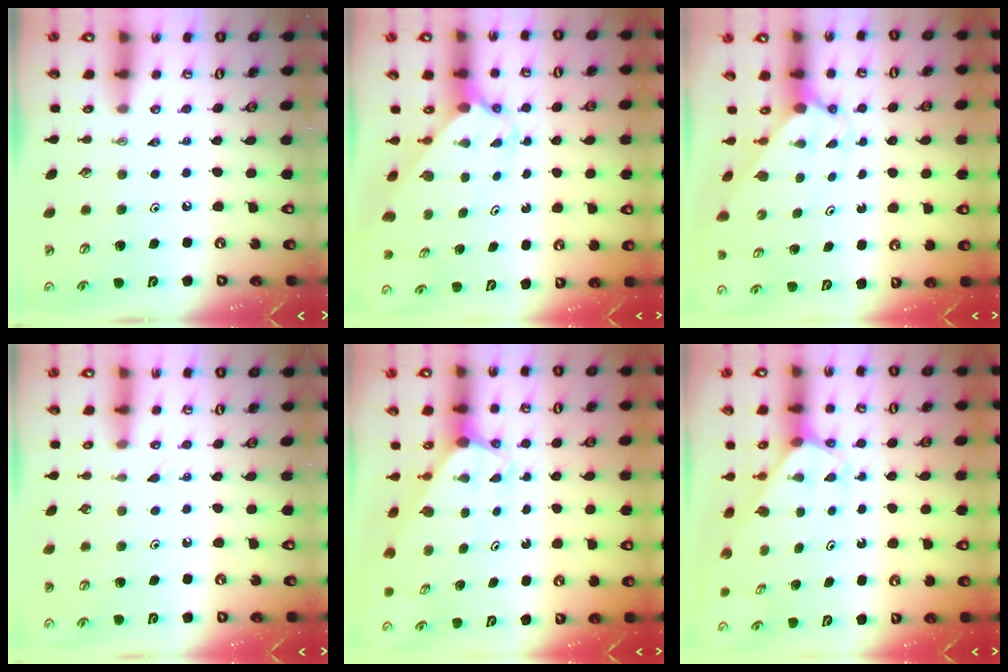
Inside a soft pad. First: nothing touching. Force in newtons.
{"total": 2.4, "press": 2.4, "slide": 0.3}
{"total": 2.0, "press": 2.0, "slide": 0.2}
{"total": 5.7, "press": 5.6, "slide": 0.8}
{"total": 3.1, "press": 3.1, "slide": 0.0}
{"total": 2.5, "press": 2.5, "slide": 0.1}